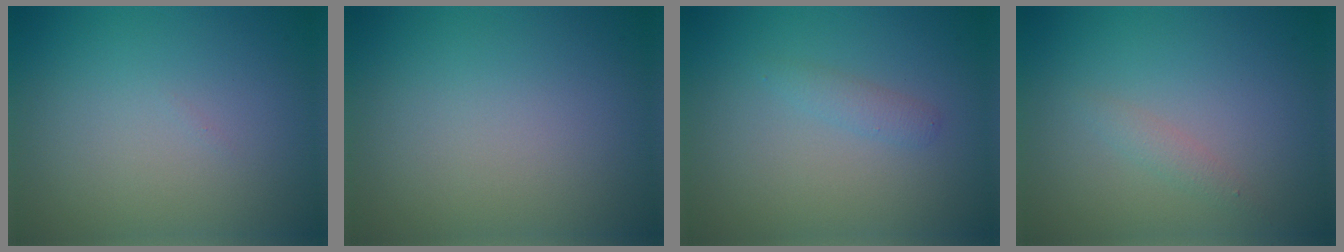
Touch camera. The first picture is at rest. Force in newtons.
{"total": 0.0}
{"total": 1.1, "press": 1.1, "slide": 0.1}
{"total": 1.1, "press": 1.1, "slide": 0.1}